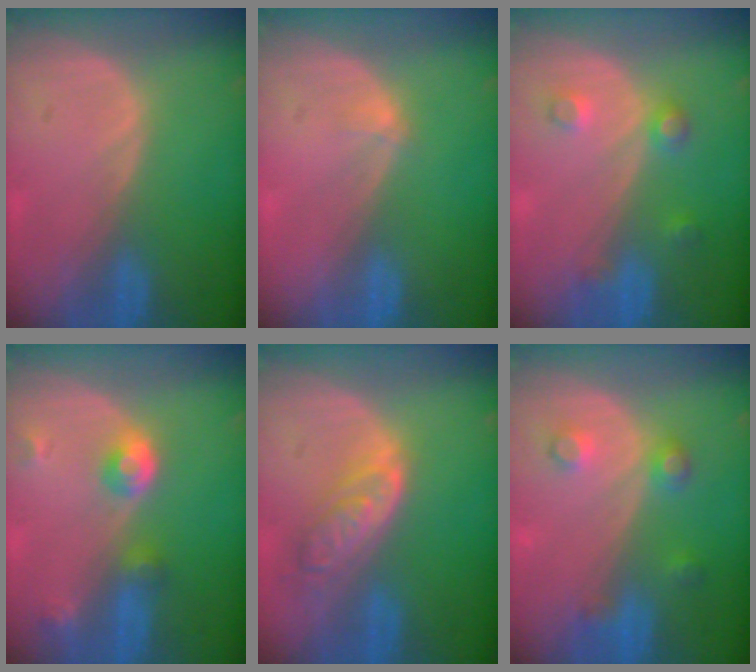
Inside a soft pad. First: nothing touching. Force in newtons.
{"total": 1.1, "press": 0.8, "slide": 0.7}
{"total": 3.6, "press": 3.3, "slide": 1.3}
{"total": 4.8, "press": 4.3, "slide": 2.1}
{"total": 6.2, "press": 5.6, "slide": 2.7}
{"total": 3.8, "press": 3.8, "slide": 0.1}